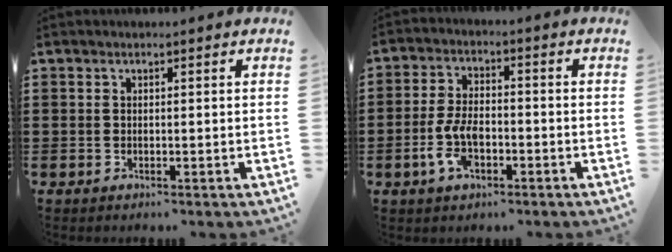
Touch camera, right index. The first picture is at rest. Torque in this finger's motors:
{"motor_torque": [0.27, 0.56, 0.16, 0.13]}